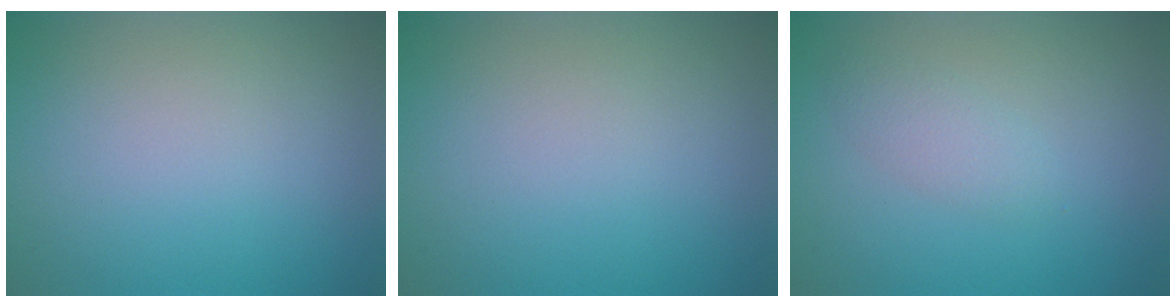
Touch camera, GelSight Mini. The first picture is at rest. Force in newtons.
{"total": 0.0}
{"total": 1.7, "press": 1.6, "slide": 0.1}